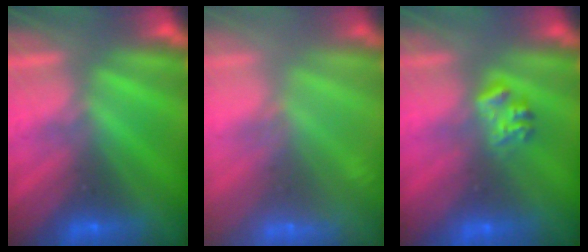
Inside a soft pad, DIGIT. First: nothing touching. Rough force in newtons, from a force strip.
{"total": 2.4}
{"total": 2.3}